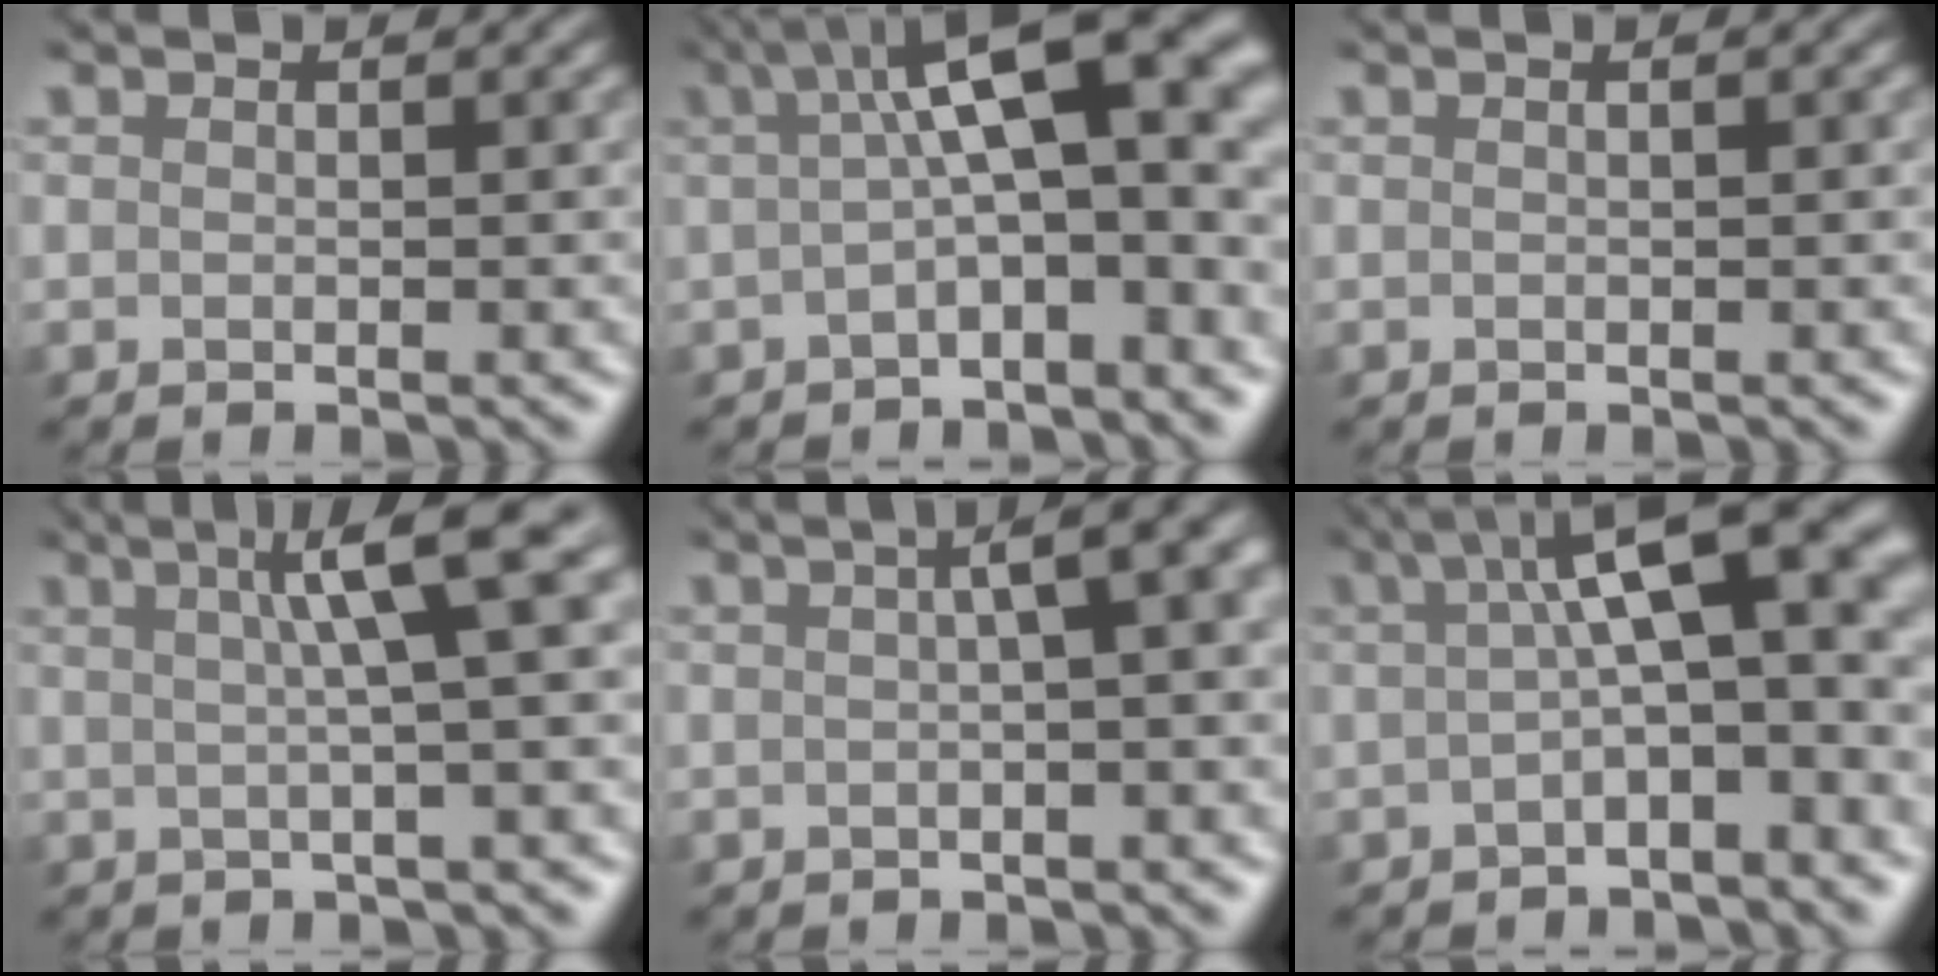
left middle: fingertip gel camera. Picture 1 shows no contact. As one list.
[{"total": 10.7, "force": [1.7, 3.7, 9.9], "torque": [-0.123, 0.024, 0.017]}, {"total": 1.0, "force": [0.4, 0.4, 0.8], "torque": [-0.004, -0.003, -0.001]}, {"total": 6.5, "force": [2.0, 1.2, 6.1], "torque": [-0.070, 0.018, 0.030]}, {"total": 6.5, "force": [1.1, 2.4, 5.9], "torque": [-0.027, 0.032, 0.008]}, {"total": 9.6, "force": [1.6, 3.0, 9.0], "torque": [-0.110, 0.027, 0.016]}]